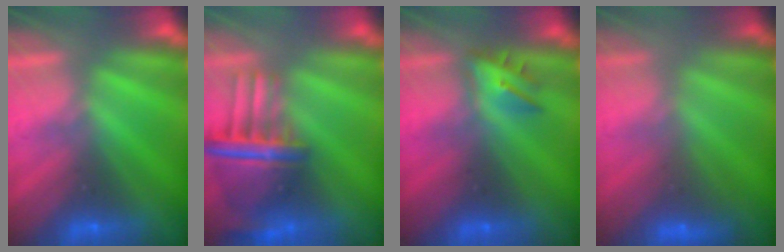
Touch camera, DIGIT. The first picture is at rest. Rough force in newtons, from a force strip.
{"total": 7.8}
{"total": 4.8}
{"total": 2.9}